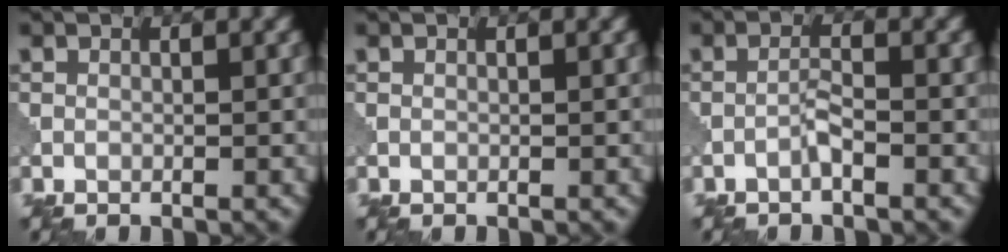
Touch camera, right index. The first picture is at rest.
{"total": 0.0}
{"total": 1.5, "force": [-0.9, 0.1, 1.2], "torque": [-0.024, 0.007, -0.020]}